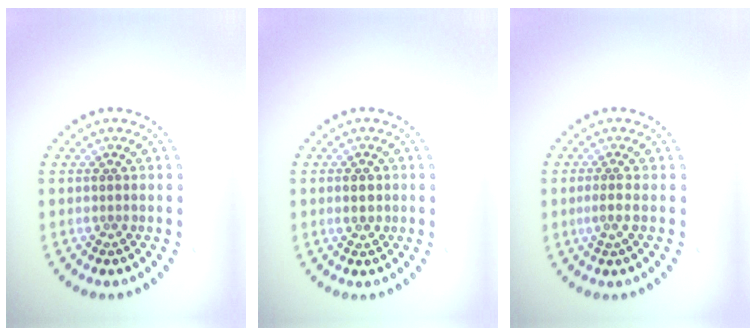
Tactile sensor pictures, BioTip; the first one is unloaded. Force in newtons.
{"total": 1.5, "press": 1.5, "slide": 0.1}
{"total": 1.4, "press": 1.1, "slide": 0.8}